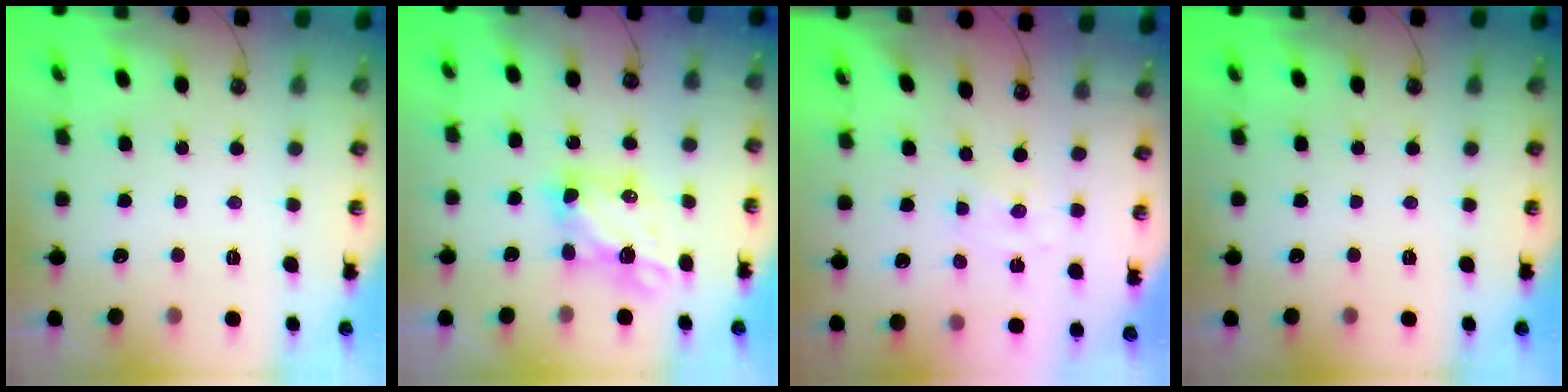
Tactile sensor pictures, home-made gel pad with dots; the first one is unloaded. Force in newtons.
{"total": 6.5, "press": 6.5, "slide": 0.7}
{"total": 0.0}
{"total": 0.0}